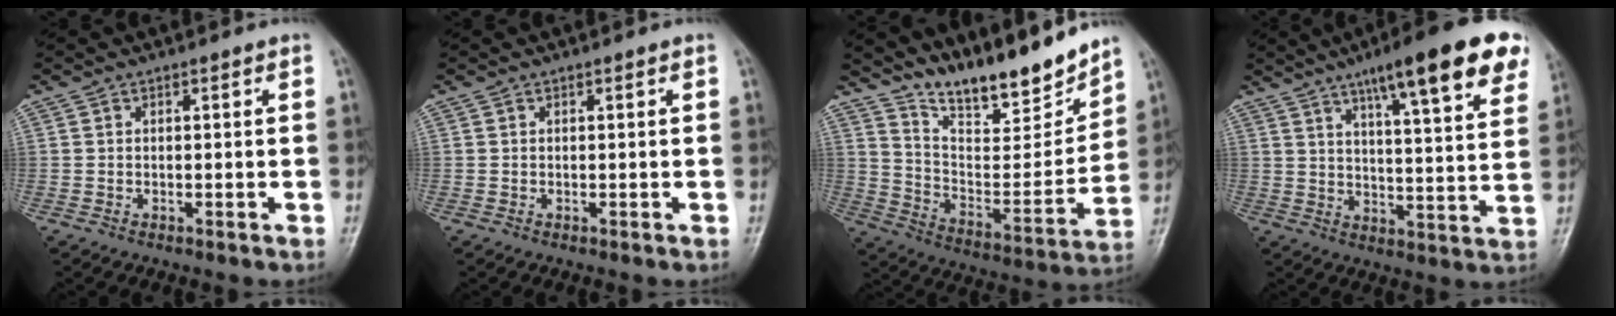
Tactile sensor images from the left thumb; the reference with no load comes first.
{"total": 0.0}
{"total": 18.6, "force": [15.9, 4.4, 8.6], "torque": [-0.097, -0.104, 0.270]}
{"total": 19.0, "force": [11.4, 3.7, 14.8], "torque": [-0.186, -0.031, 0.162]}